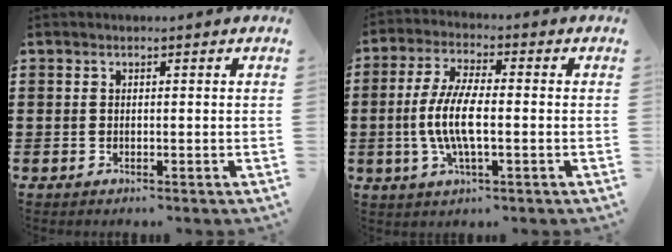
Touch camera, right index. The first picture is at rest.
{"total": 7.7, "force": [-1.4, 2.4, 7.2], "torque": [-0.165, -0.010, -0.034]}